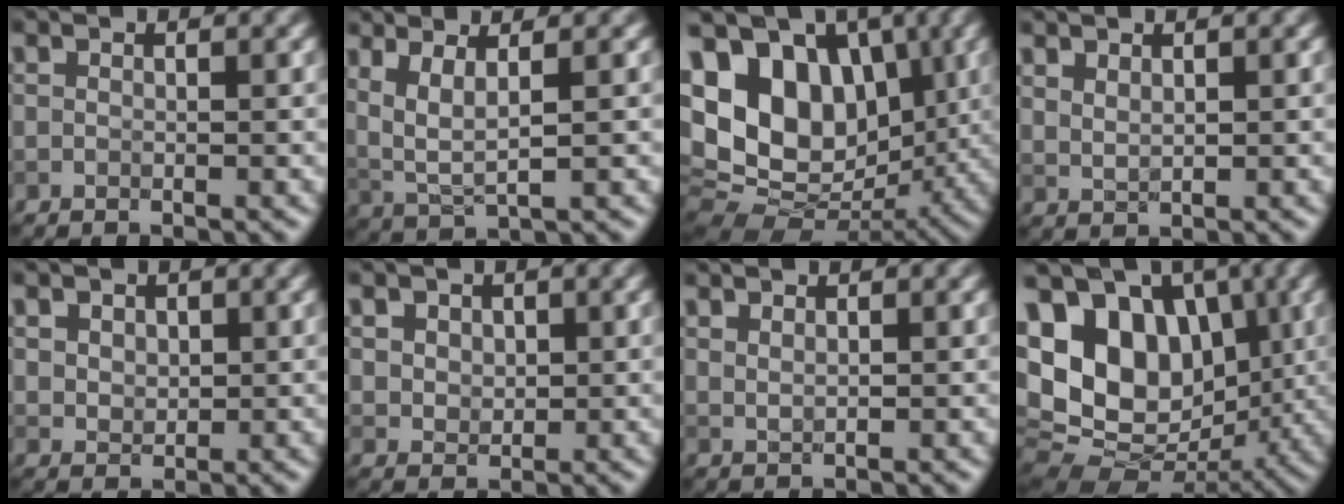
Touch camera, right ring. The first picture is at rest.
{"total": 3.6, "force": [1.4, 0.9, 3.1], "torque": [-0.068, -0.004, 0.034]}
{"total": 14.3, "force": [3.8, 9.7, 9.8], "torque": [-0.187, 0.015, 0.065]}
{"total": 1.4, "force": [1.0, 0.6, 0.7], "torque": [-0.018, -0.002, 0.025]}
{"total": 2.8, "force": [1.3, 2.1, 1.3], "torque": [-0.037, 0.003, 0.030]}
{"total": 3.2, "force": [1.4, 2.5, 1.5], "torque": [-0.040, 0.002, 0.029]}
{"total": 1.1, "force": [0.8, 0.5, 0.6], "torque": [-0.015, -0.002, 0.019]}
{"total": 14.0, "force": [3.1, 9.8, 9.5], "torque": [-0.175, 0.013, 0.053]}